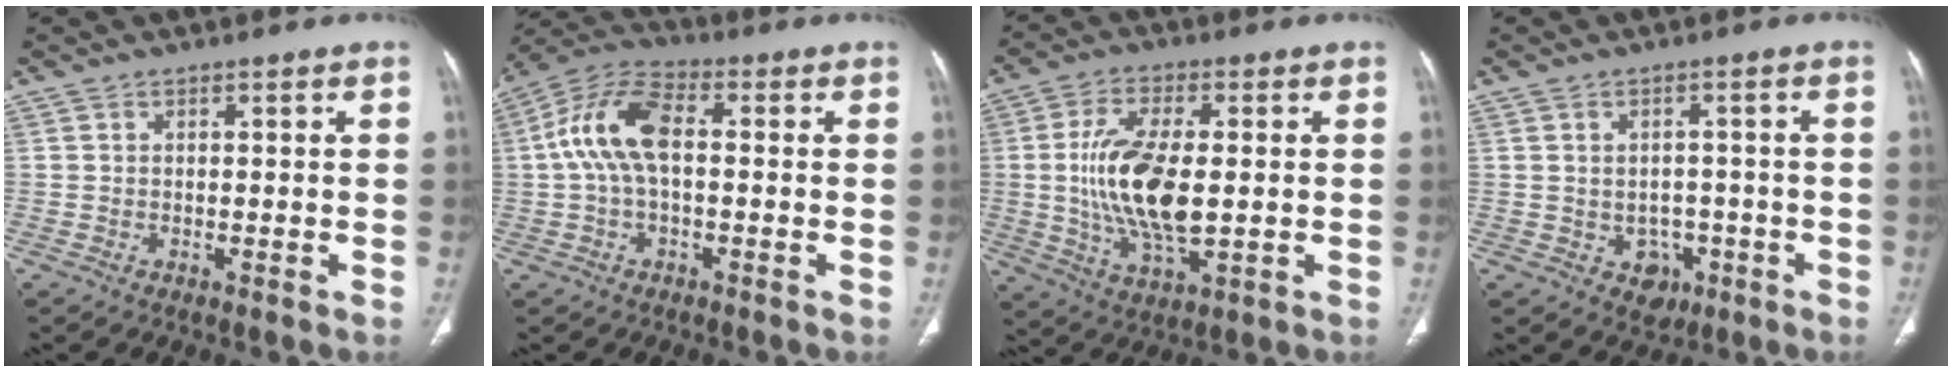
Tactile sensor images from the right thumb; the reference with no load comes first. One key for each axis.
{"total": 11.4, "fx": 0.6, "fy": 5.9, "fz": 9.8, "tx": -0.203, "ty": 0.035, "tz": 0.004}
{"total": 14.8, "fx": -0.1, "fy": 6.5, "fz": 13.3, "tx": -0.261, "ty": -0.010, "tz": 0.002}
{"total": 4.8, "fx": -1.6, "fy": 4.0, "fz": 2.0, "tx": -0.006, "ty": 0.014, "tz": -0.012}